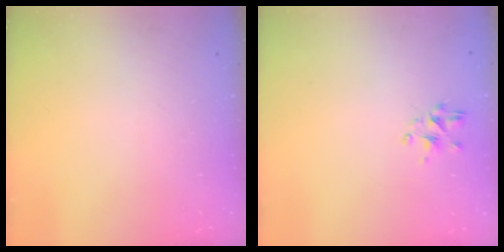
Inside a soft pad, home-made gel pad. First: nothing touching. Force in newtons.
{"total": 2.8, "press": 2.7, "slide": 0.8}